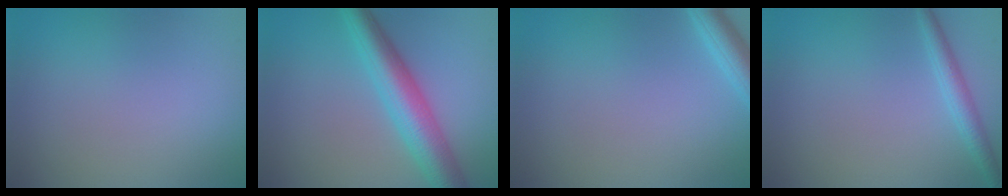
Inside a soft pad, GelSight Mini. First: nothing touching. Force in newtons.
{"total": 6.3, "press": 6.3, "slide": 0.2}
{"total": 2.6, "press": 2.6, "slide": 0.2}
{"total": 2.0, "press": 2.0, "slide": 0.0}